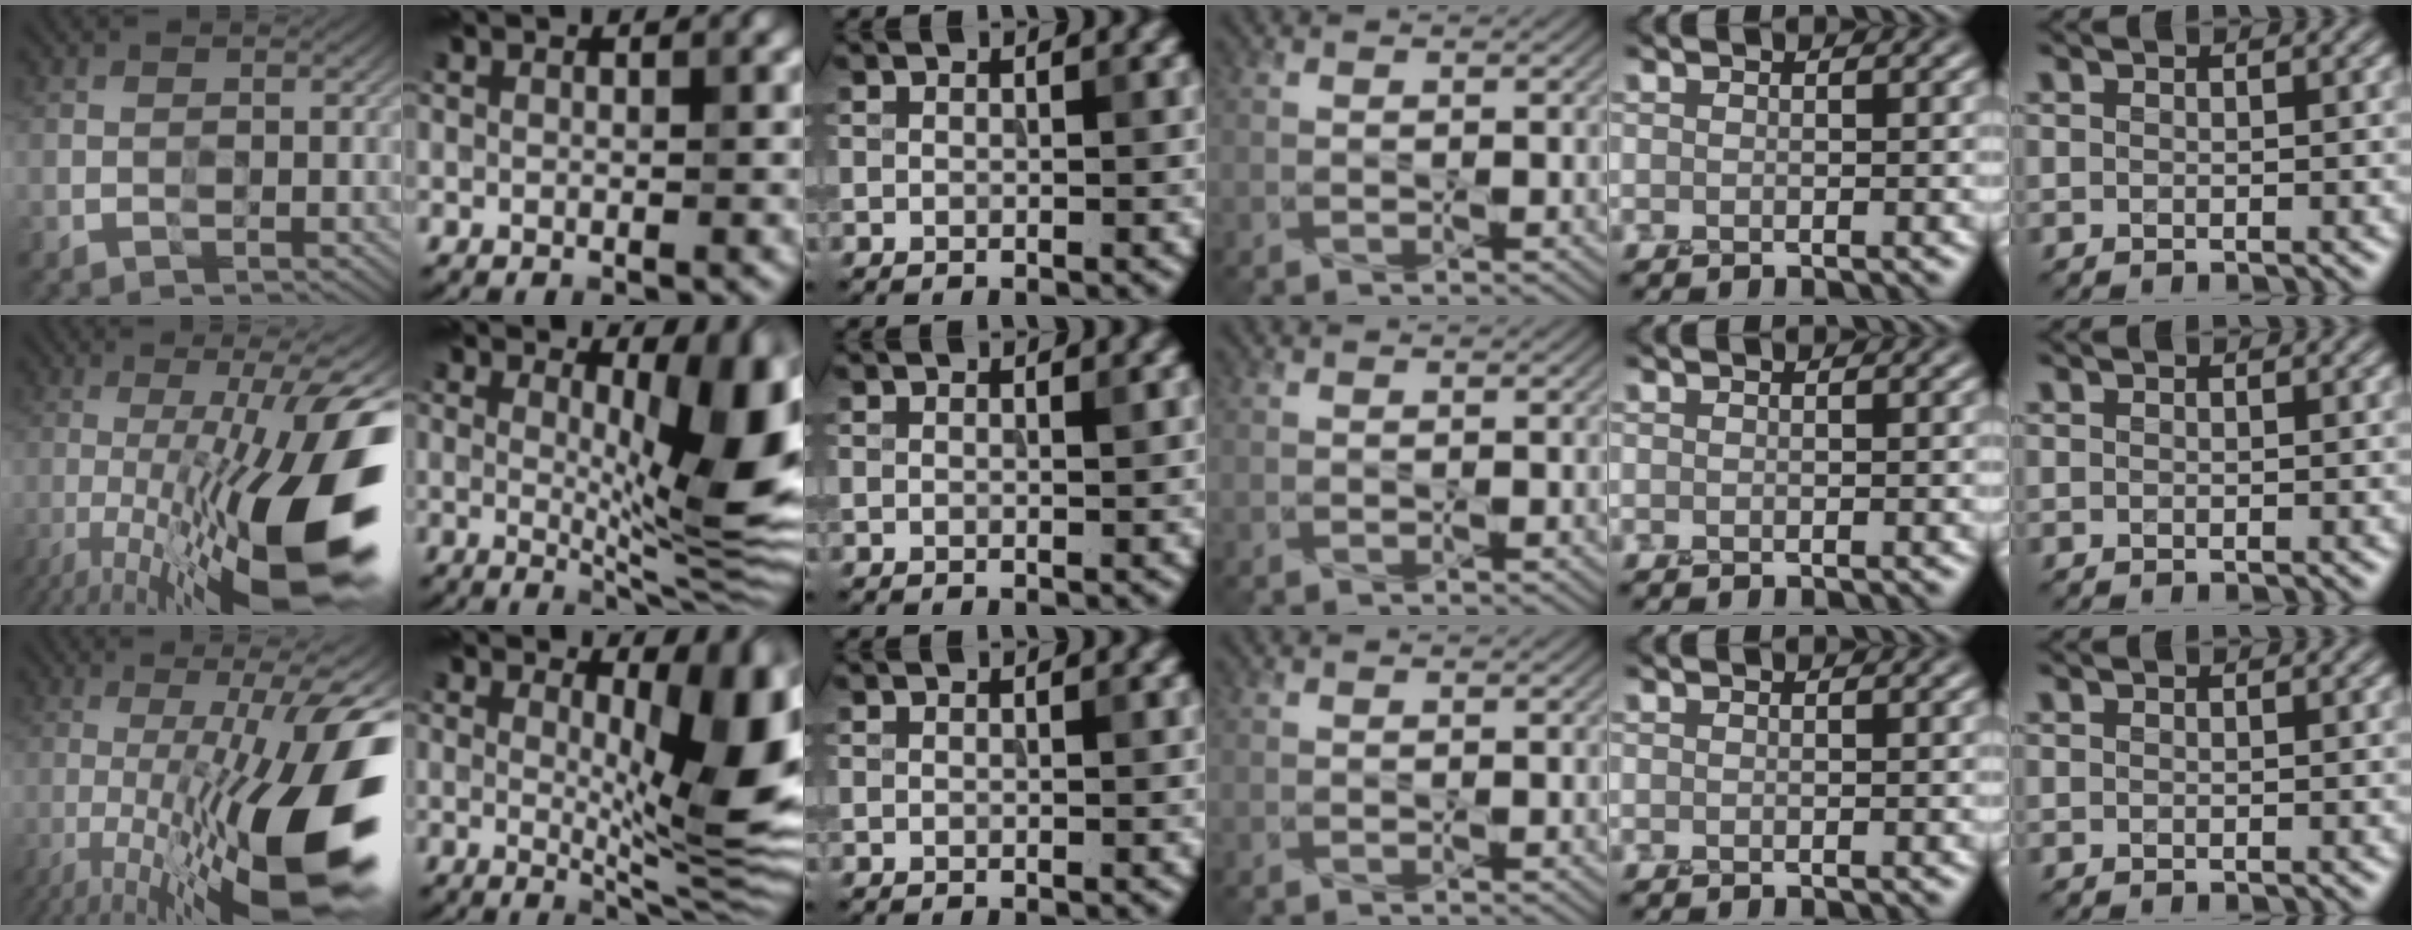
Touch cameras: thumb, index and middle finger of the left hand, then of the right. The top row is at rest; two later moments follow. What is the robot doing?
{"motion": "press", "object": "grip strengthener"}